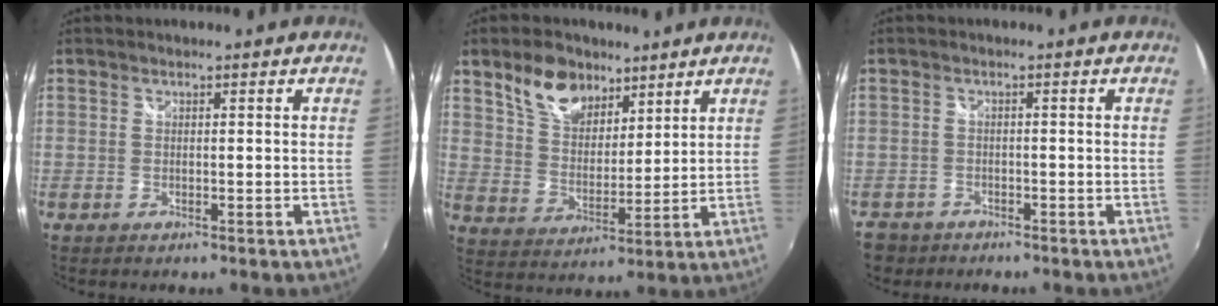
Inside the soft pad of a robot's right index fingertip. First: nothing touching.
{"total": 10.3, "force": [6.9, 5.9, 4.9], "torque": [-0.089, 0.017, 0.132]}
{"total": 4.4, "force": [-3.0, 3.2, 0.5], "torque": [-0.025, 0.004, -0.054]}